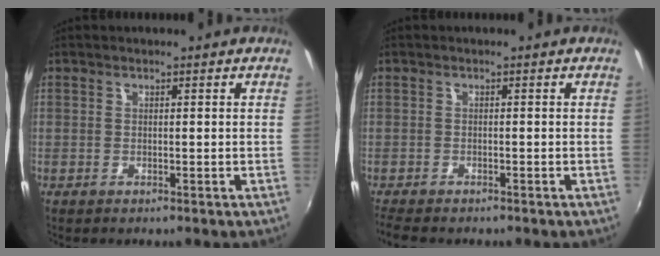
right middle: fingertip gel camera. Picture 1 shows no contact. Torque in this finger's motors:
{"motor_torque": [-0.01, 0.01, 0.02, 0.04]}